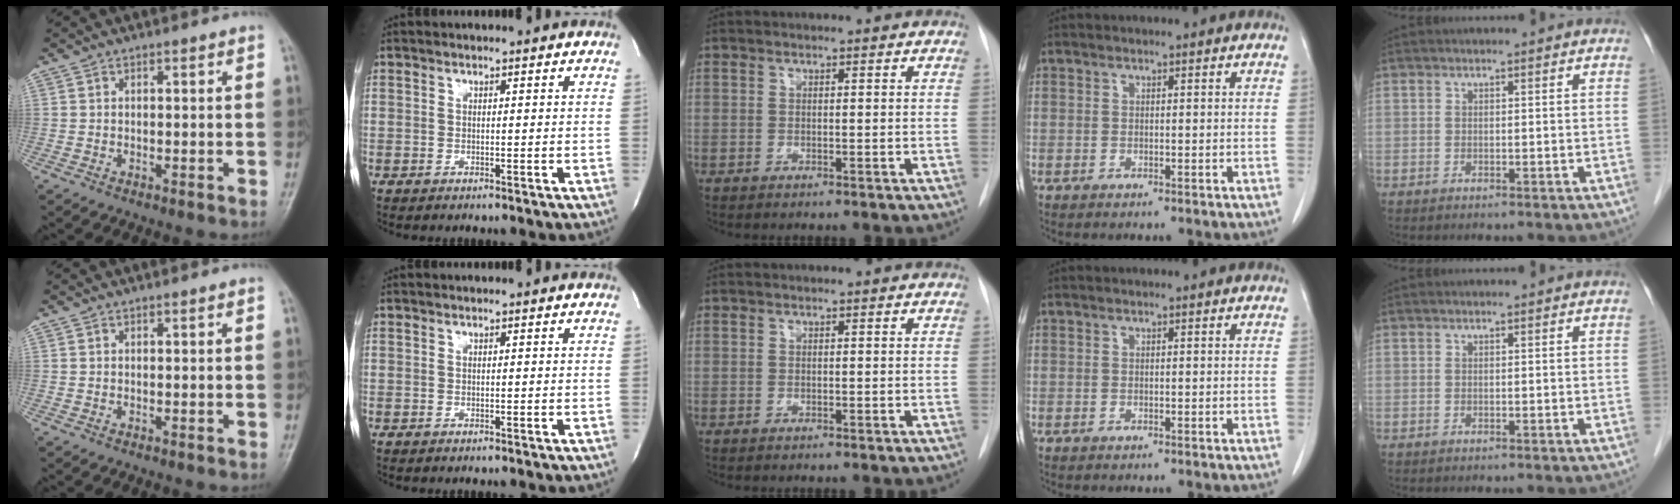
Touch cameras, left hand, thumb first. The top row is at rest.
{}